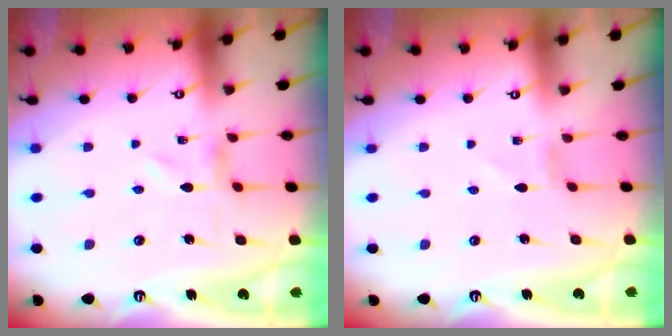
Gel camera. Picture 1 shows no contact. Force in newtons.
{"total": 0.8, "press": 0.8, "slide": 0.1}